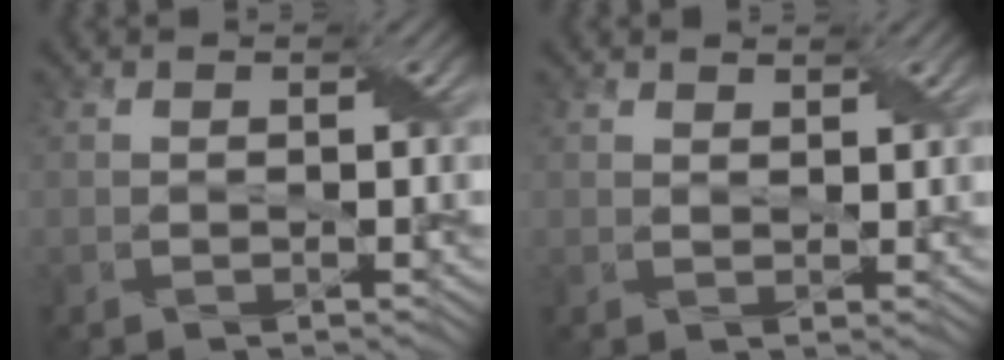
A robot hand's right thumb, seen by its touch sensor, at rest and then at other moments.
{"total": 1.4, "force": [1.2, 0.4, 0.5], "torque": [-0.015, -0.001, 0.027]}